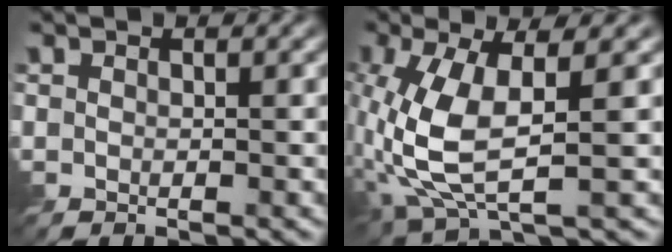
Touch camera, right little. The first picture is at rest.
{"total": 7.3, "force": [-1.2, 3.0, 6.6], "torque": [-0.166, -0.006, -0.021]}